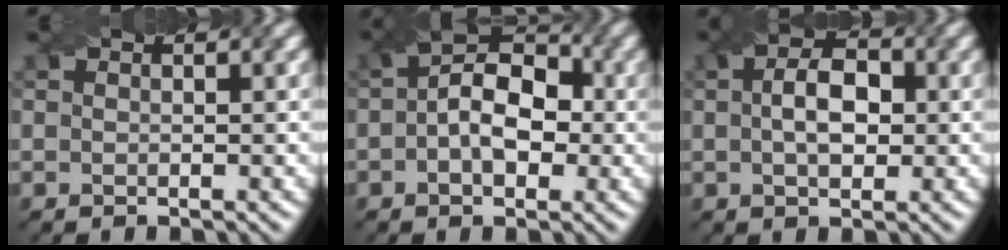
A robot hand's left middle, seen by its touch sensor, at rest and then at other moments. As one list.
[{"total": 5.6, "force": [-0.6, 3.7, 4.2], "torque": [-0.041, 0.018, -0.003]}, {"total": 3.6, "force": [-0.3, 2.4, 2.8], "torque": [-0.037, 0.010, 0.004]}]